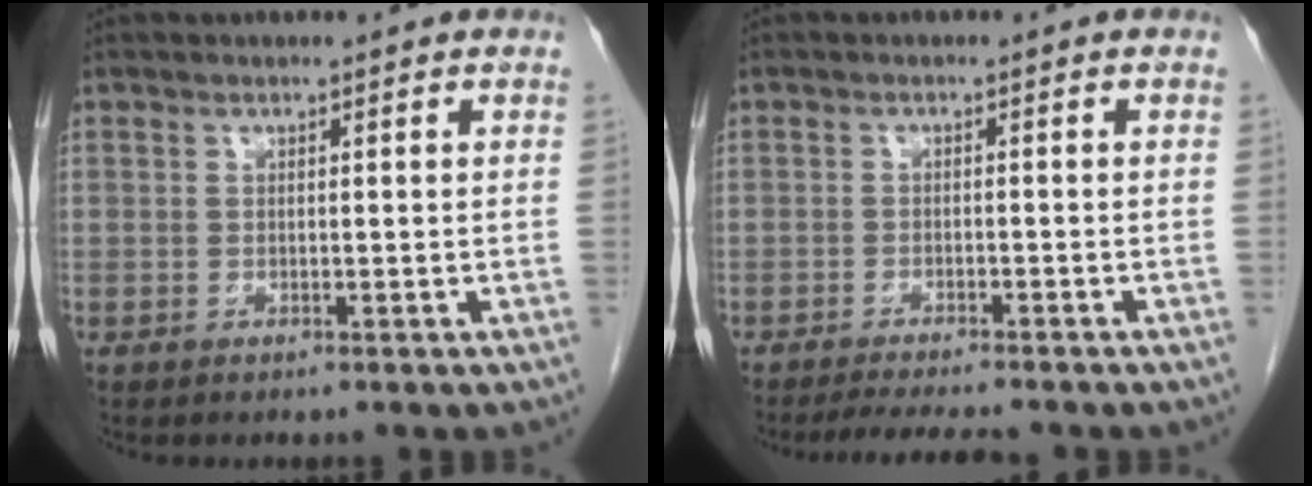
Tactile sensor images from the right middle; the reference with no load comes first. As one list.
[{"total": 6.0, "force": [-5.3, 0.4, 2.7], "torque": [-0.037, -0.015, -0.083]}]